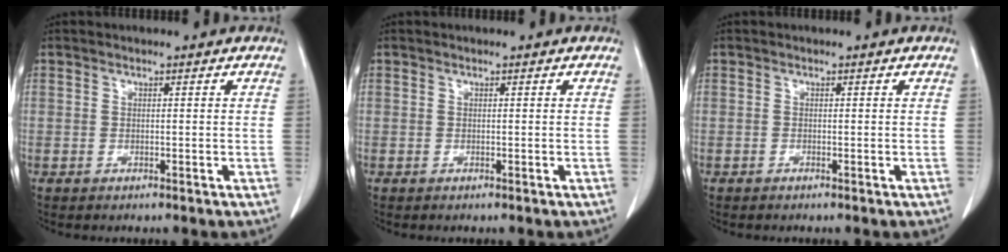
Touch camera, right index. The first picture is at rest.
{"total": 0.0}
{"total": 0.0}